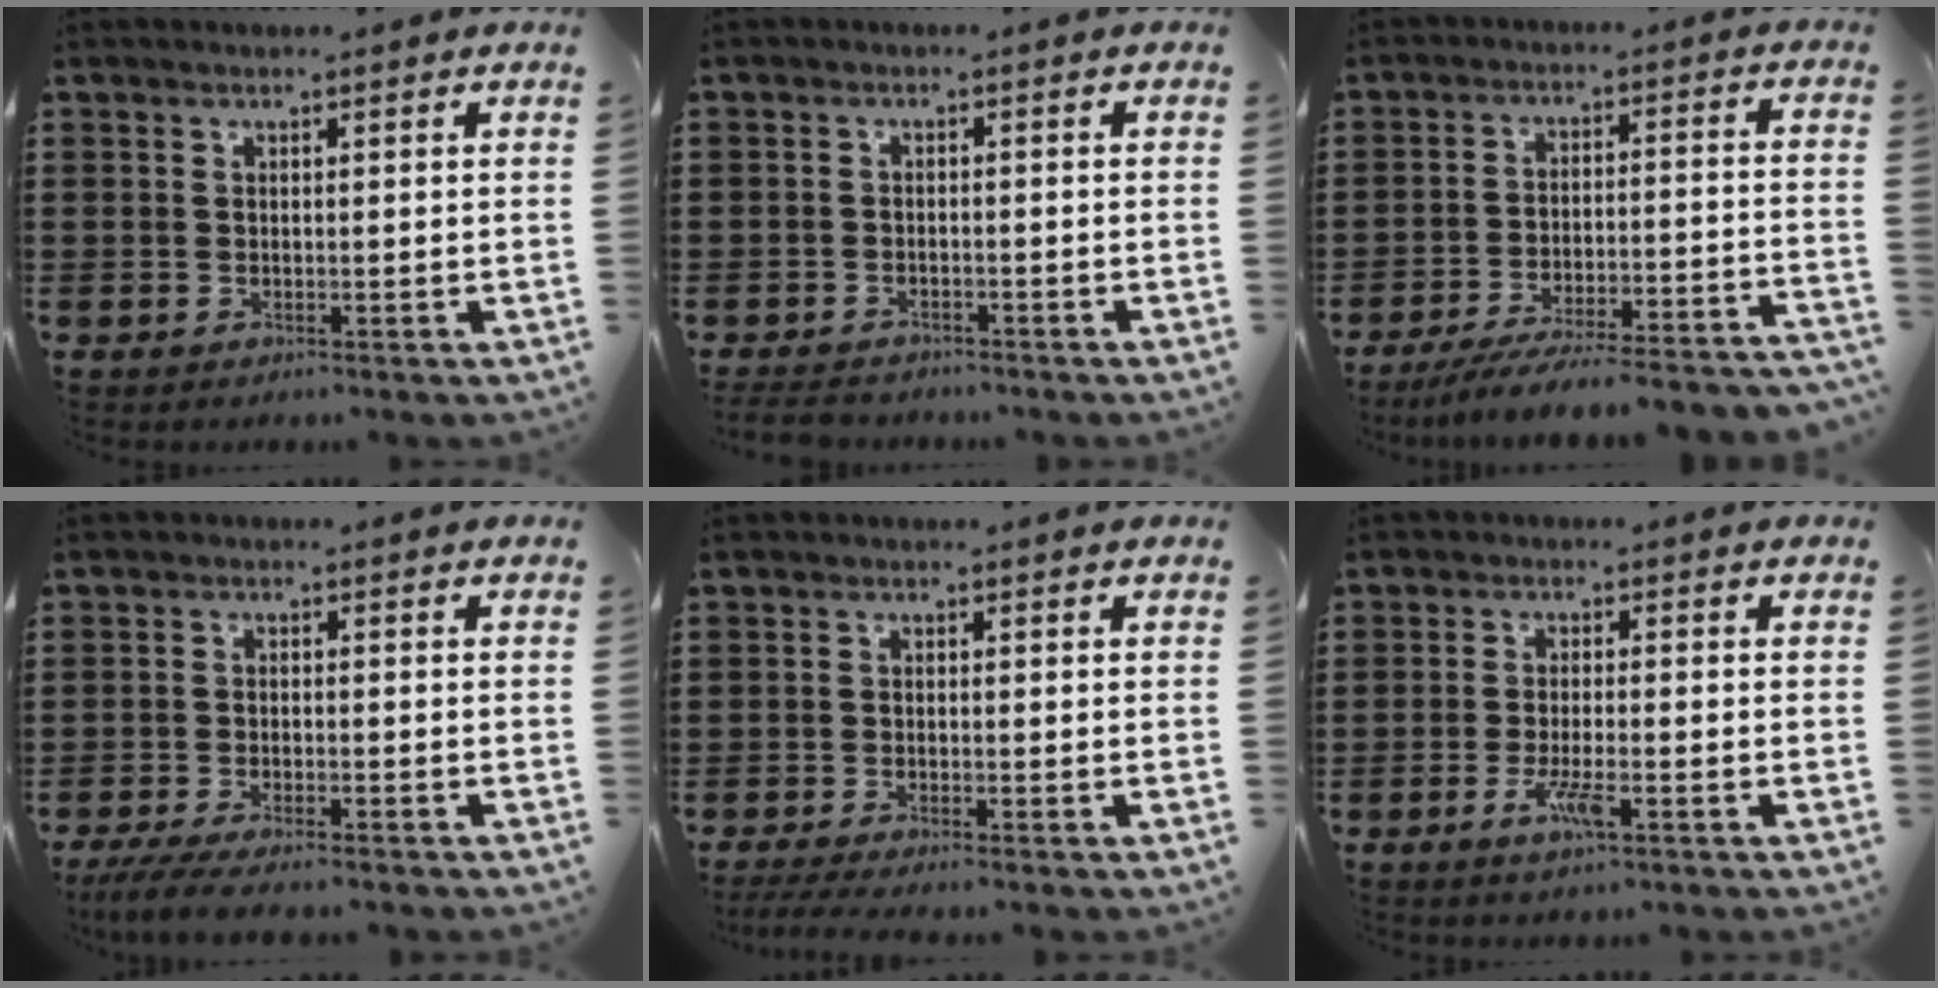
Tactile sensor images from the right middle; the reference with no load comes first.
{"total": 2.8, "force": [-2.7, 0.7, 0.2], "torque": [-0.014, -0.001, -0.060]}
{"total": 6.9, "force": [-6.4, -0.2, 2.5], "torque": [-0.038, -0.002, -0.123]}
{"total": 3.5, "force": [-3.1, 0.2, 1.6], "torque": [-0.040, -0.010, -0.065]}
{"total": 1.7, "force": [-1.4, 0.0, 1.0], "torque": [-0.015, 0.001, -0.026]}
{"total": 4.3, "force": [-2.1, 0.8, 3.7], "torque": [-0.079, -0.008, -0.041]}